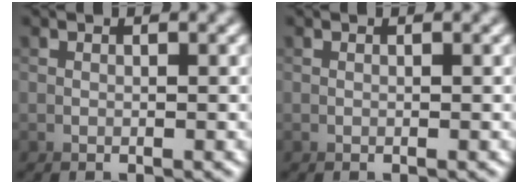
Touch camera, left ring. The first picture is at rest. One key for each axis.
{"total": 0.0}